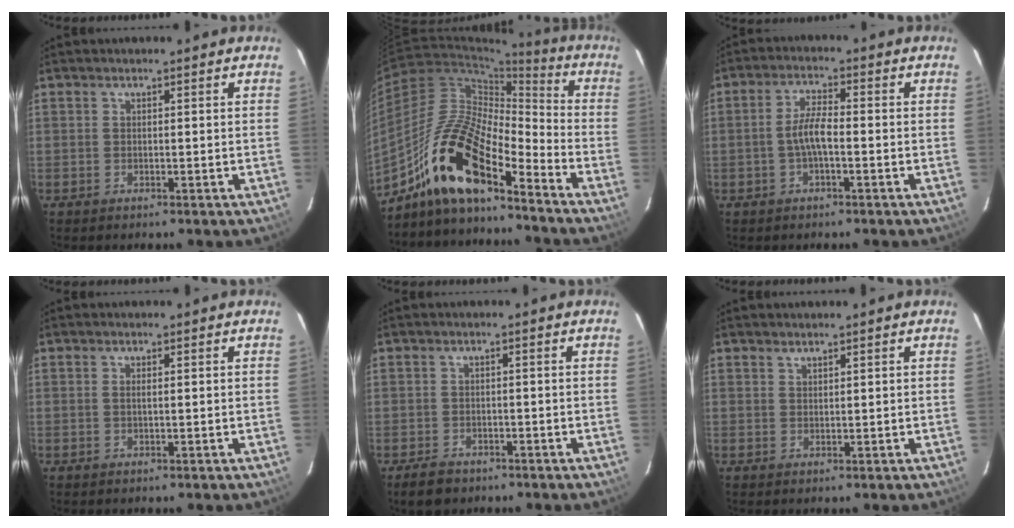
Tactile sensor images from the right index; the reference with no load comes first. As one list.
[{"total": 17.6, "force": [-12.2, 5.0, 11.6], "torque": [-0.222, 0.003, -0.244]}, {"total": 4.5, "force": [-1.3, 1.0, 4.2], "torque": [-0.086, 0.008, -0.025]}, {"total": 0.7, "force": [0.0, -0.1, 0.7], "torque": [-0.014, 0.000, 0.000]}, {"total": 3.9, "force": [-2.6, 2.7, 1.2], "torque": [-0.030, 0.004, -0.040]}, {"total": 0.8, "force": [0.8, 0.3, 0.1], "torque": [-0.002, 0.002, 0.015]}]